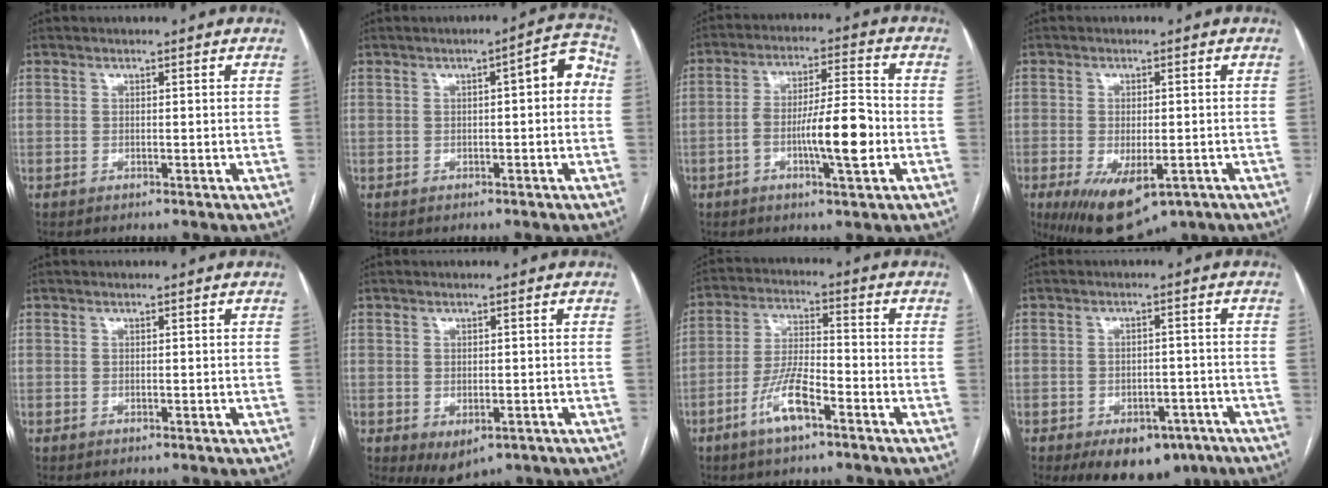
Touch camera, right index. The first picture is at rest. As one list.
[{"total": 5.3, "force": [0.5, 1.4, 5.1], "torque": [-0.056, 0.026, 0.001]}, {"total": 10.3, "force": [-2.9, 1.4, 9.8], "torque": [-0.167, 0.011, -0.049]}, {"total": 11.3, "force": [-5.9, 5.0, 8.2], "torque": [-0.147, -0.021, -0.080]}, {"total": 0.0}, {"total": 3.9, "force": [-1.7, 2.3, 2.7], "torque": [-0.037, -0.005, -0.011]}, {"total": 8.1, "force": [-4.5, 1.8, 6.5], "torque": [-0.135, 0.001, -0.086]}, {"total": 9.5, "force": [-6.2, 5.5, 4.6], "torque": [-0.046, 0.012, -0.083]}]